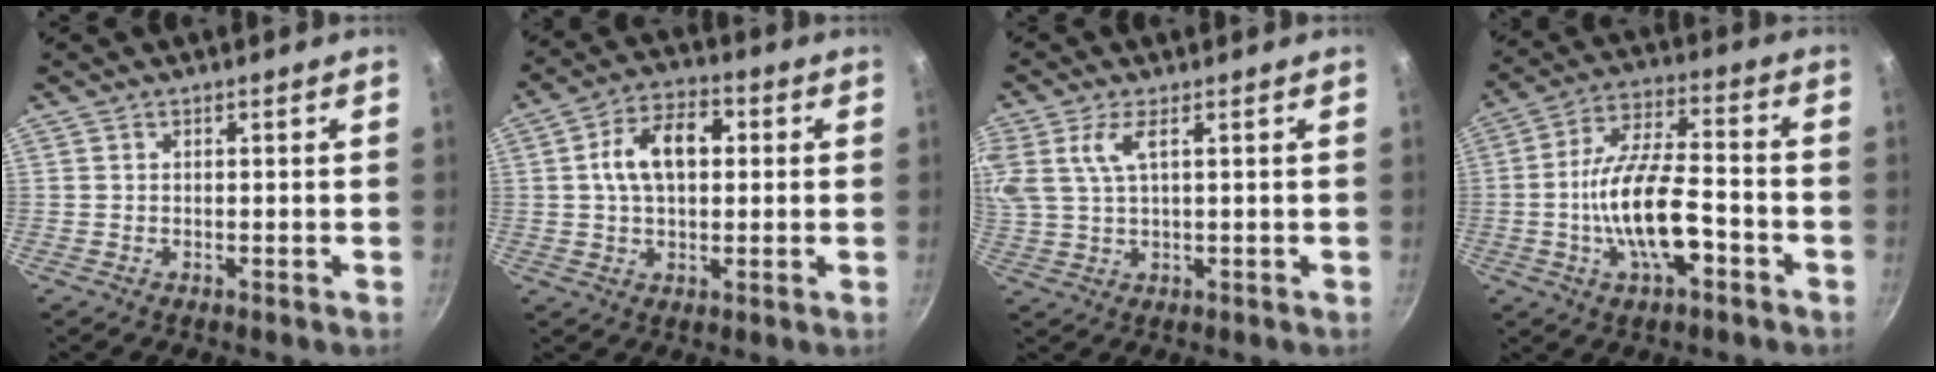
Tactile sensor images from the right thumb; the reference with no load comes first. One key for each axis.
{"total": 11.2, "fx": 1.7, "fy": 7.0, "fz": 8.6, "tx": -0.123, "ty": 0.021, "tz": 0.018}
{"total": 8.8, "fx": 3.4, "fy": 4.0, "fz": 7.0, "tx": -0.149, "ty": 0.008, "tz": 0.068}
{"total": 15.0, "fx": -4.7, "fy": 6.0, "fz": 12.9, "tx": -0.225, "ty": 0.036, "tz": -0.090}